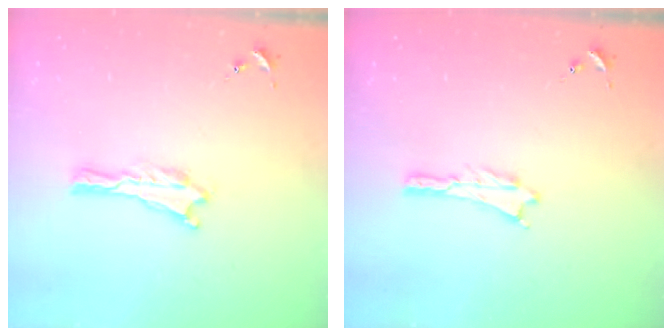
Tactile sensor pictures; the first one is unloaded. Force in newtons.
{"total": 0.5, "press": 0.5, "slide": 0.2}